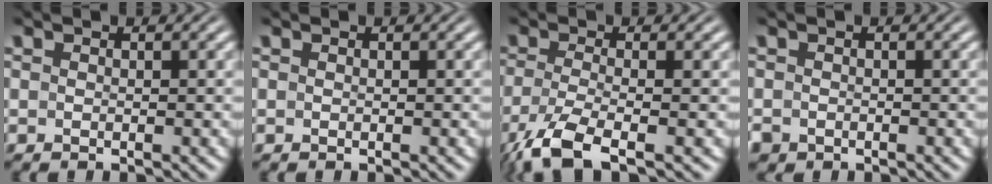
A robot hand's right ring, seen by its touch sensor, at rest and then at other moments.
{"total": 0.0}
{"total": 6.1, "force": [-4.1, 1.9, 4.1], "torque": [-0.095, -0.040, -0.043]}
{"total": 1.8, "force": [-1.4, 1.2, 0.3], "torque": [-0.013, -0.019, -0.014]}